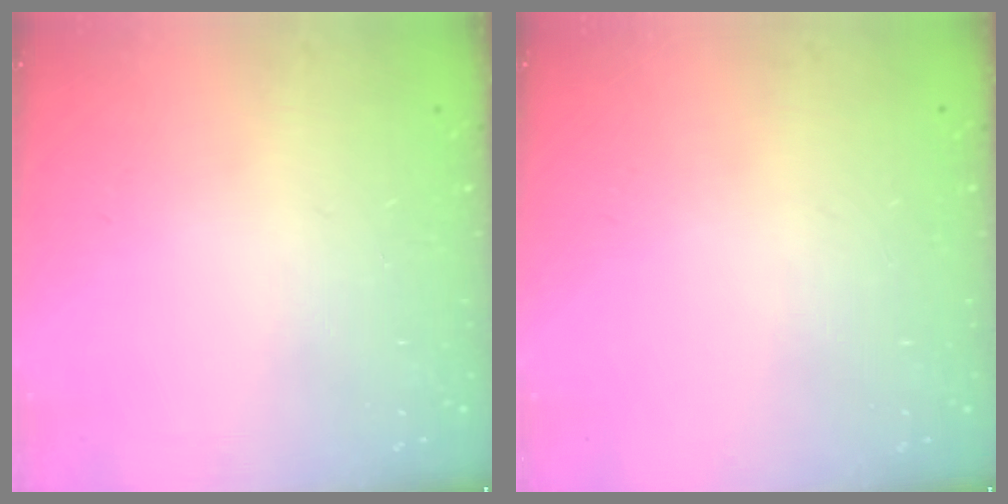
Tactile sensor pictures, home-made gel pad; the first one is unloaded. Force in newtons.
{"total": 0.0}